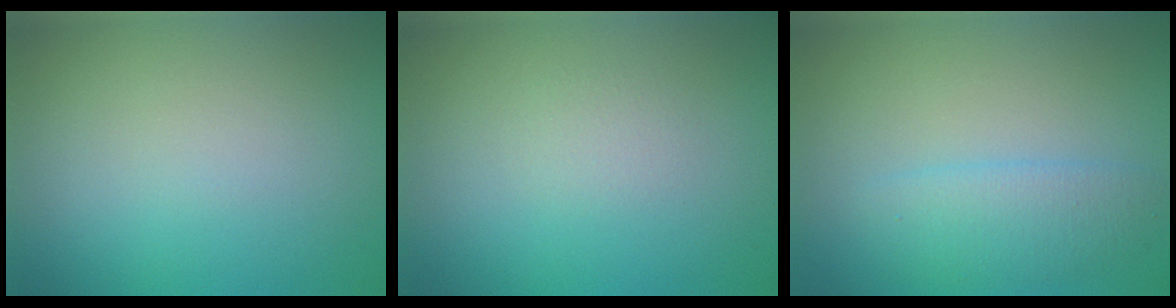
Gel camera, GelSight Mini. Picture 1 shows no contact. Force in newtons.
{"total": 0.9, "press": 0.8, "slide": 0.1}
{"total": 2.6, "press": 2.6, "slide": 0.1}